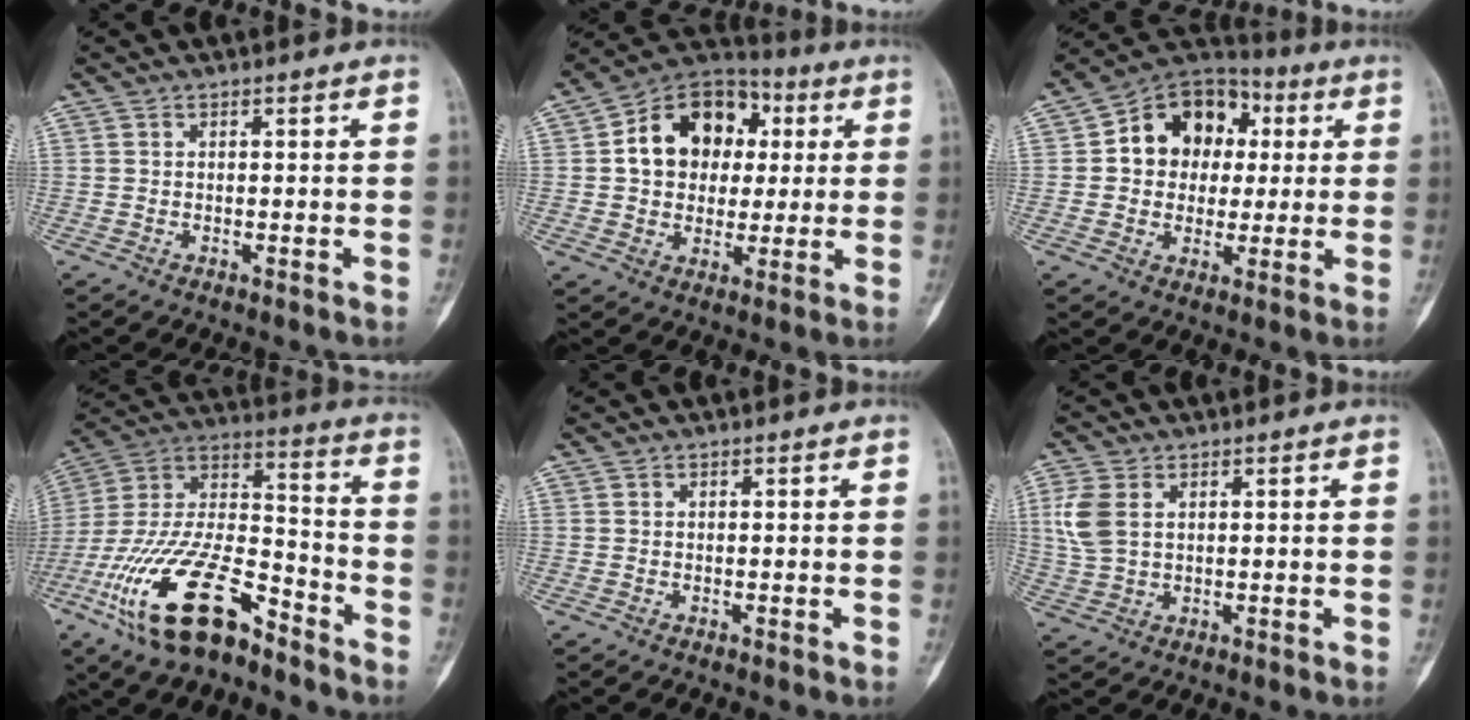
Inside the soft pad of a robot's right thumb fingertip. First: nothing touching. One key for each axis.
{"total": 15.7, "fx": 2.7, "fy": 12.2, "fz": 9.5, "tx": -0.109, "ty": 0.015, "tz": 0.036}
{"total": 14.2, "fx": 2.3, "fy": 11.5, "fz": 8.0, "tx": -0.071, "ty": 0.018, "tz": 0.028}
{"total": 23.4, "fx": -13.7, "fy": 9.7, "fz": 16.2, "tx": -0.344, "ty": 0.060, "tz": -0.254}
{"total": 0.0}
{"total": 6.3, "fx": 1.7, "fy": 3.9, "fz": 4.6, "tx": -0.113, "ty": 0.001, "tz": 0.040}